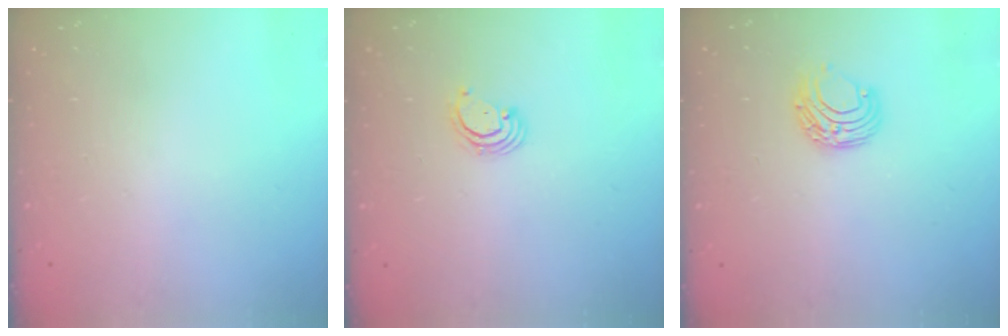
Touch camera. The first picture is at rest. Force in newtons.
{"total": 2.6, "press": 2.6, "slide": 0.3}
{"total": 6.8, "press": 6.7, "slide": 0.6}